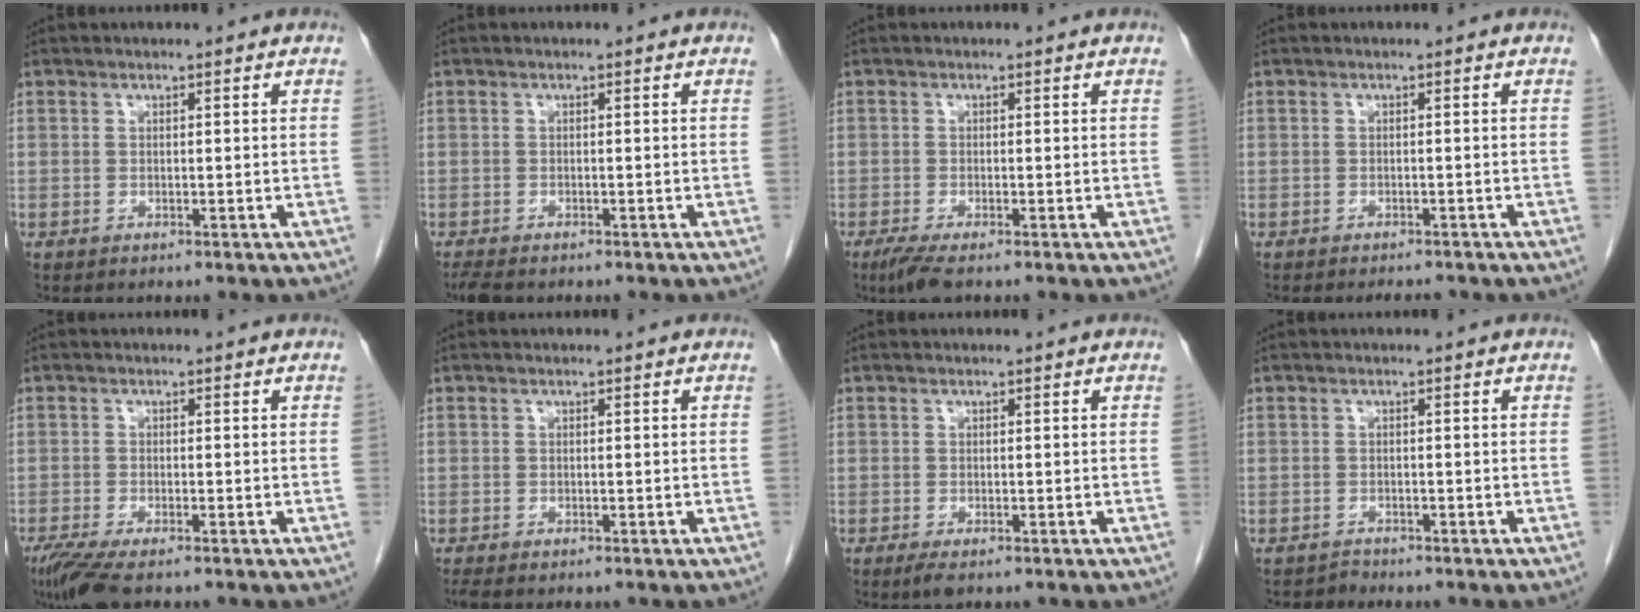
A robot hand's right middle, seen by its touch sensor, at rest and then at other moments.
{"total": 2.7, "force": [-2.2, 0.9, 1.4], "torque": [-0.029, -0.009, -0.034]}
{"total": 3.0, "force": [-2.1, 0.4, 2.1], "torque": [-0.046, -0.010, -0.041]}
{"total": 2.6, "force": [-2.3, 0.7, 0.8], "torque": [-0.013, -0.006, -0.027]}
{"total": 5.0, "force": [-3.6, 0.7, 3.4], "torque": [-0.065, -0.015, -0.065]}
{"total": 1.0, "force": [-0.9, 0.2, 0.4], "torque": [-0.014, -0.005, -0.016]}
{"total": 1.7, "force": [-1.1, 0.4, 1.3], "torque": [-0.025, -0.005, -0.016]}
{"total": 0.8, "force": [-0.7, 0.0, -0.4], "torque": [0.006, -0.005, -0.013]}